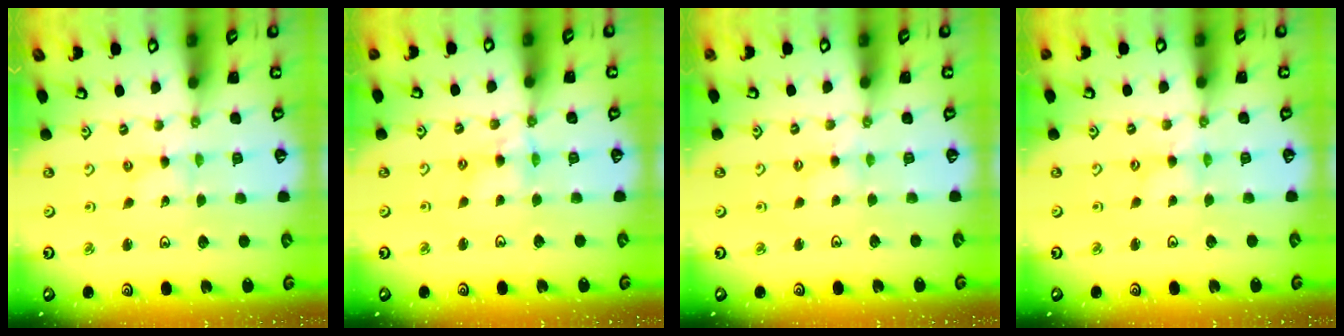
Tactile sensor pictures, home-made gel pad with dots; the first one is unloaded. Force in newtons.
{"total": 4.5, "press": 4.4, "slide": 0.4}
{"total": 1.6, "press": 1.6, "slide": 0.4}
{"total": 1.7, "press": 1.7, "slide": 0.2}